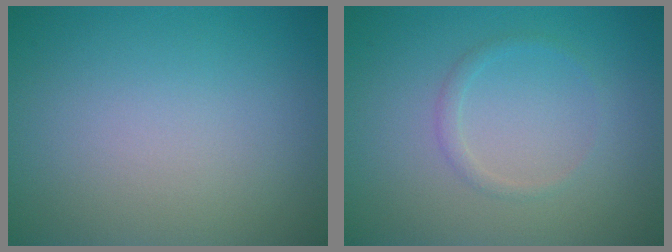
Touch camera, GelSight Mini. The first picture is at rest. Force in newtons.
{"total": 1.0, "press": 1.0, "slide": 0.0}